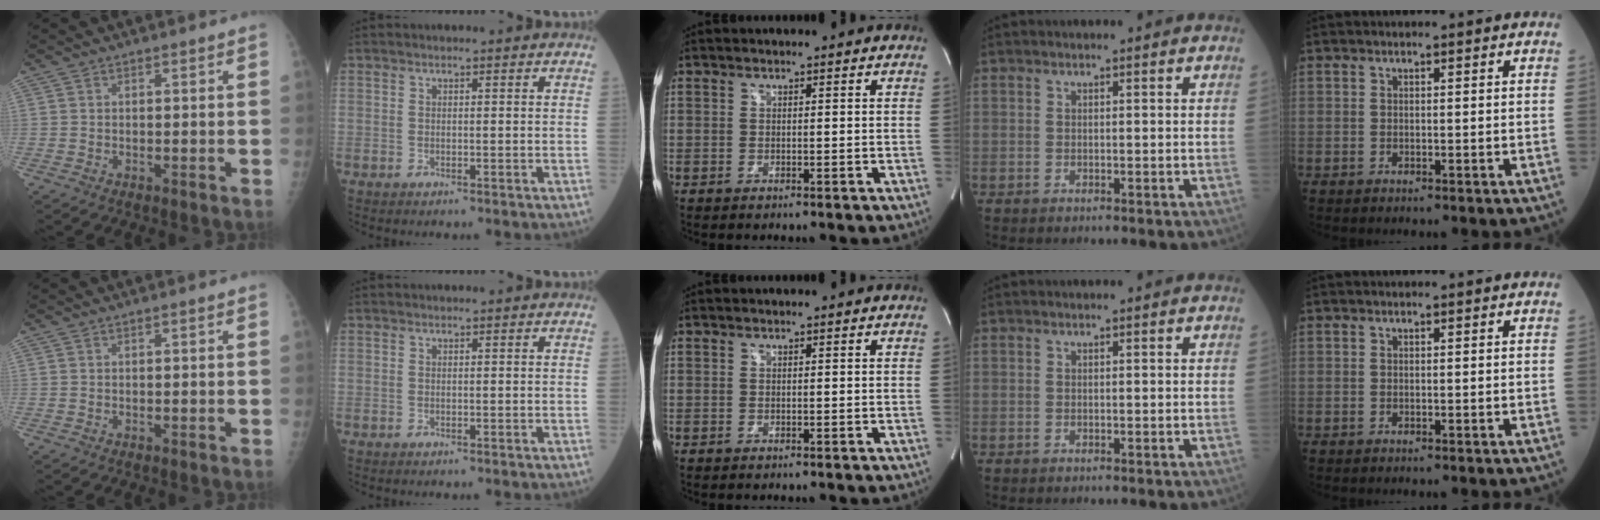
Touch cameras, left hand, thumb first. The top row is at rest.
{}